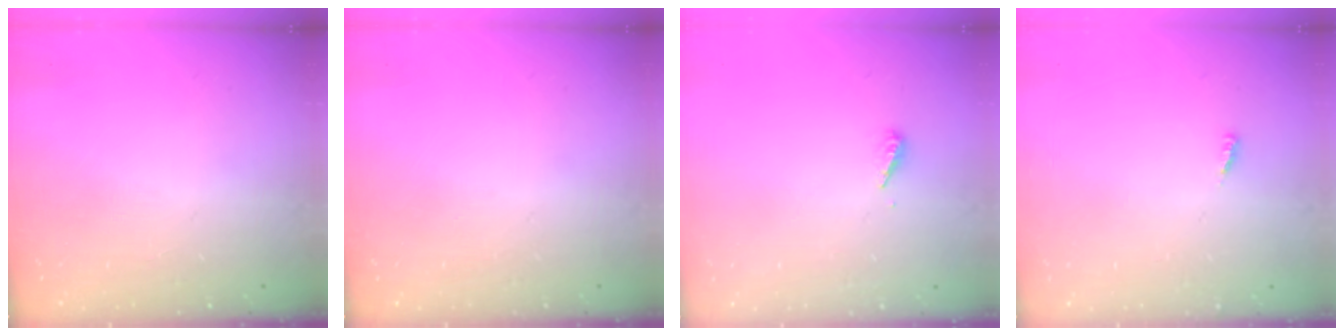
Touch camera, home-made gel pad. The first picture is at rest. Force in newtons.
{"total": 0.0}
{"total": 2.8, "press": 2.8, "slide": 0.2}
{"total": 2.6, "press": 2.6, "slide": 0.3}